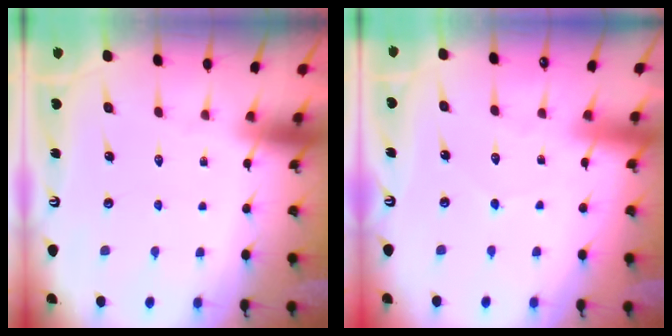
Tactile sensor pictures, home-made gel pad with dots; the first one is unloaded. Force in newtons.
{"total": 2.8, "press": 2.7, "slide": 0.4}